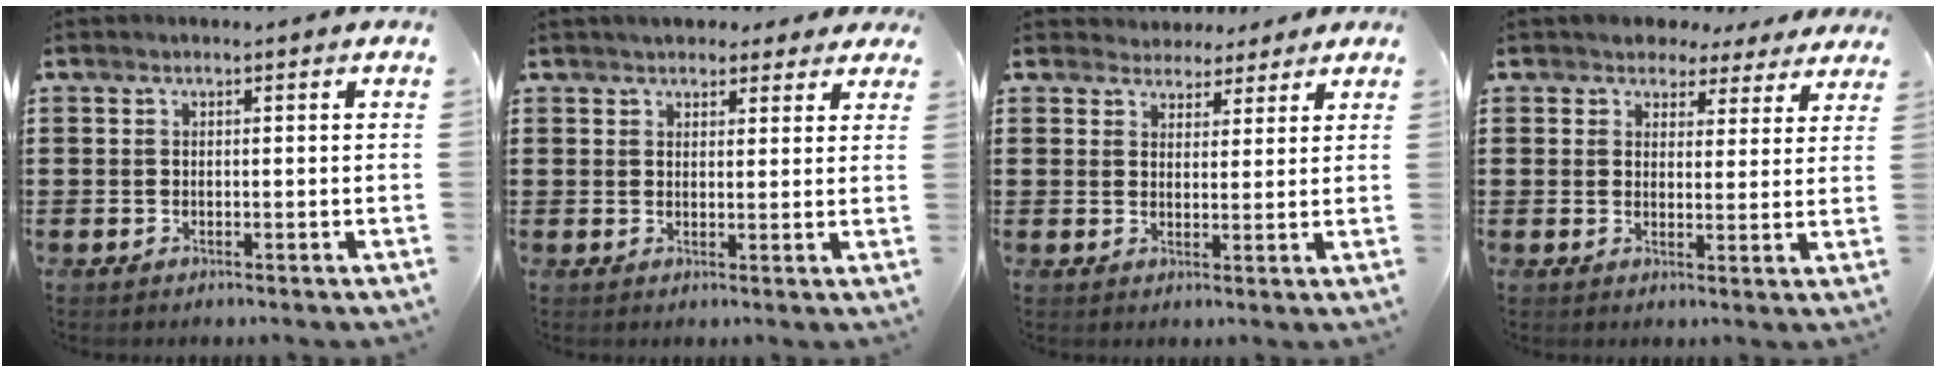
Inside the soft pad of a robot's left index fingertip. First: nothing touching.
{"total": 3.3, "force": [2.9, 1.3, 0.7], "torque": [-0.016, -0.002, 0.052]}
{"total": 3.4, "force": [3.0, 1.7, 0.1], "torque": [-0.016, 0.000, 0.056]}
{"total": 3.7, "force": [3.1, 1.9, 0.5], "torque": [-0.018, -0.004, 0.056]}